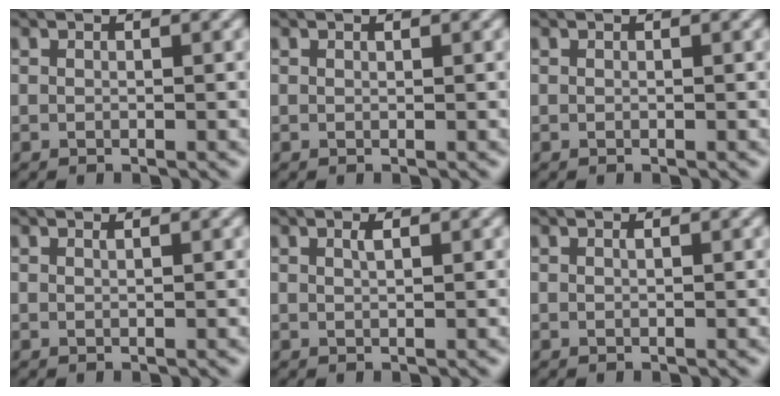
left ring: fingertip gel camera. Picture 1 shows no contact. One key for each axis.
{"total": 0.0}
{"total": 0.0}
{"total": 0.0}
{"total": 0.8, "fx": 0.5, "fy": 0.2, "fz": 0.7, "tx": -0.014, "ty": 0.002, "tz": 0.008}
{"total": 0.0}